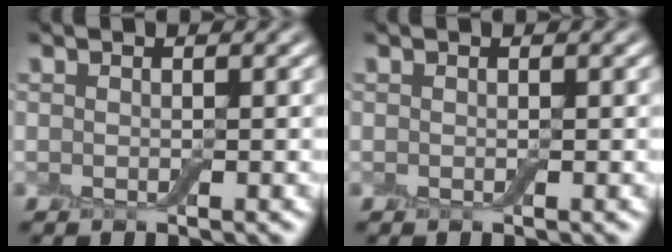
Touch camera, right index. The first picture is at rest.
{"total": 0.0}